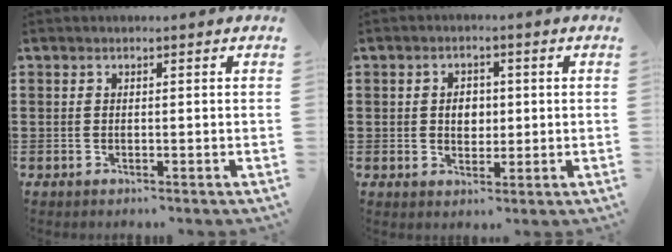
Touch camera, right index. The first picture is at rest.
{"total": 2.9, "force": [0.1, 2.3, 1.8], "torque": [-0.033, 0.006, -0.003]}